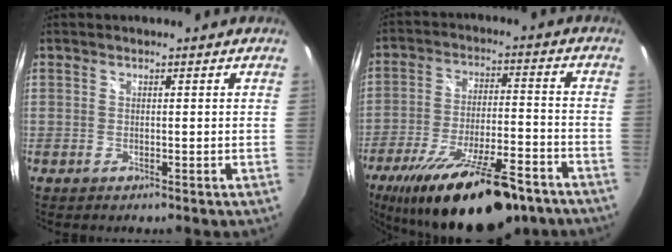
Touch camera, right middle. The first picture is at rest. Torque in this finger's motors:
{"motor_torque": [1.16, -0.98, 0.45, 0.21]}